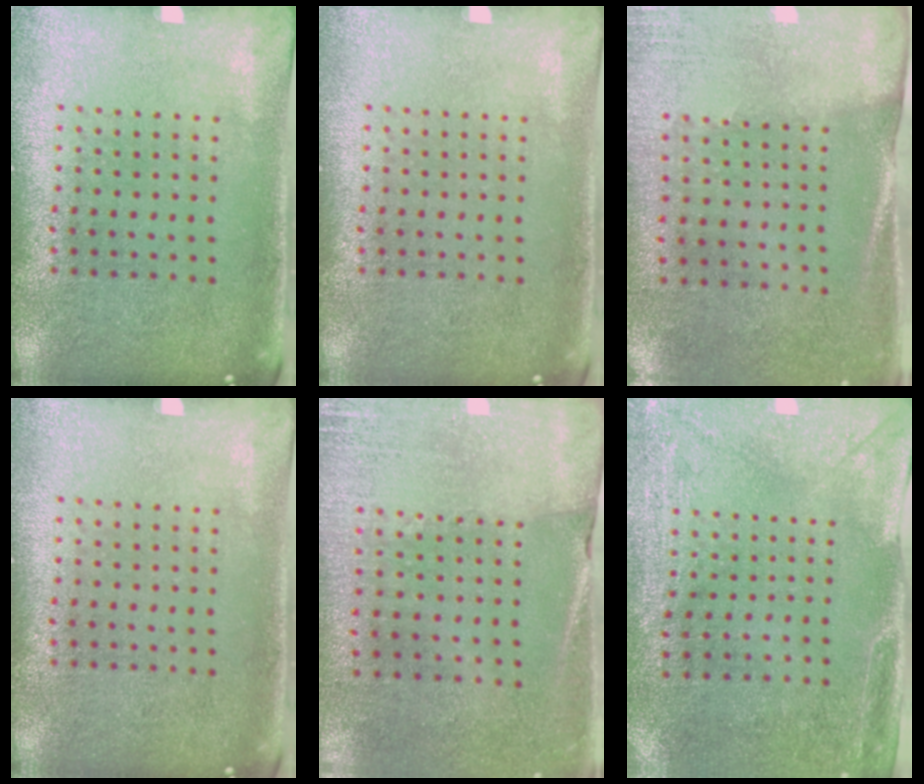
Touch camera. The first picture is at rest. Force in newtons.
{"total": 0.0}
{"total": 2.6, "press": 2.3, "slide": 1.3}
{"total": 0.0}
{"total": 2.6, "press": 2.4, "slide": 1.0}
{"total": 2.9, "press": 2.3, "slide": 1.8}